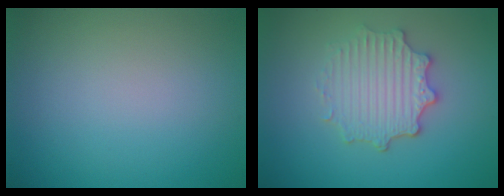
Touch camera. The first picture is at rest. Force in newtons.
{"total": 4.2, "press": 3.5, "slide": 2.3}